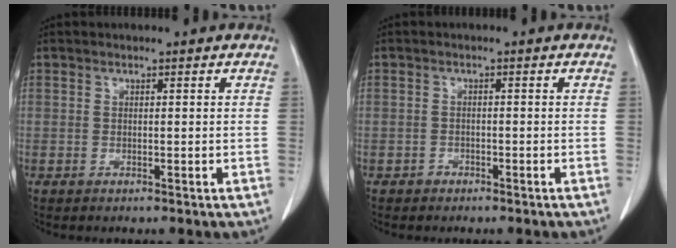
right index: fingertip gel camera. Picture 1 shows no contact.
{"total": 1.1, "force": [-0.8, 0.8, 0.0], "torque": [0.000, 0.006, -0.015]}